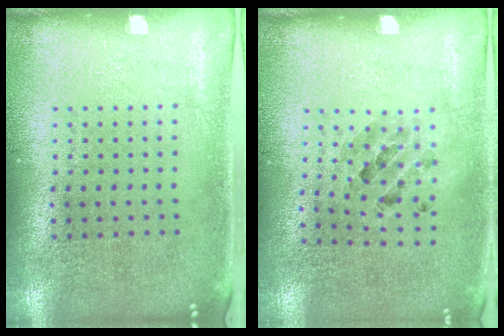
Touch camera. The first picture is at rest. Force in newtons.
{"total": 0.8, "press": 0.8, "slide": 0.1}